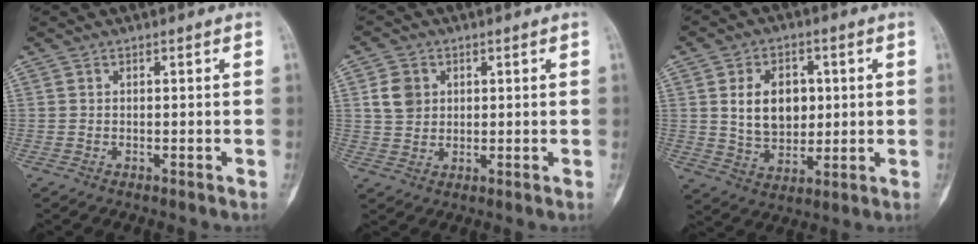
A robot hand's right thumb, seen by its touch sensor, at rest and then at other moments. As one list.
[{"total": 5.2, "force": [1.5, 4.3, 2.4], "torque": [-0.026, -0.002, 0.027]}, {"total": 11.1, "force": [1.9, 7.8, 7.6], "torque": [-0.088, -0.011, 0.042]}]